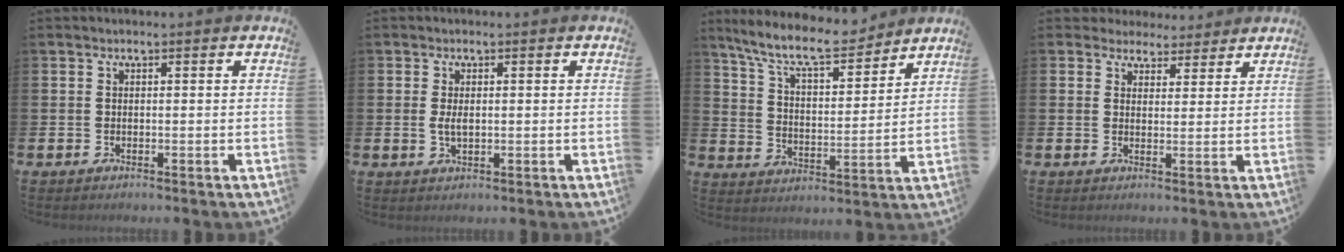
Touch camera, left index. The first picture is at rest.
{"total": 1.9, "force": [0.1, 0.9, 1.6], "torque": [-0.027, 0.002, 0.000]}
{"total": 9.8, "force": [8.8, 2.0, 3.7], "torque": [-0.100, -0.053, 0.155]}
{"total": 3.2, "force": [2.8, 1.6, -0.3], "torque": [0.005, -0.017, 0.046]}